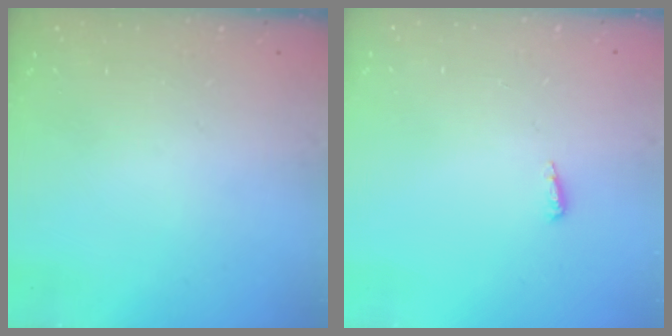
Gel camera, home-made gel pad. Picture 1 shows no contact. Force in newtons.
{"total": 4.1, "press": 4.0, "slide": 0.8}